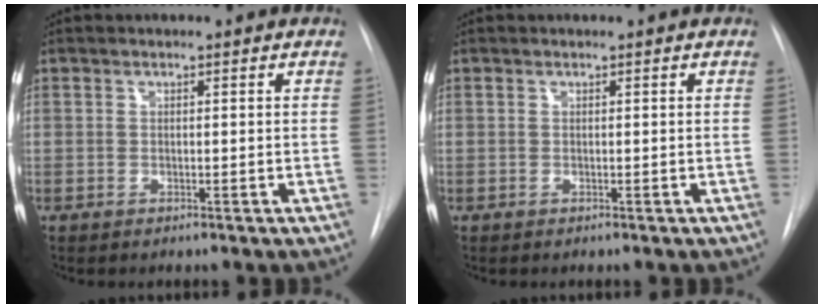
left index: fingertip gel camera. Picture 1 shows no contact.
{"total": 0.0}